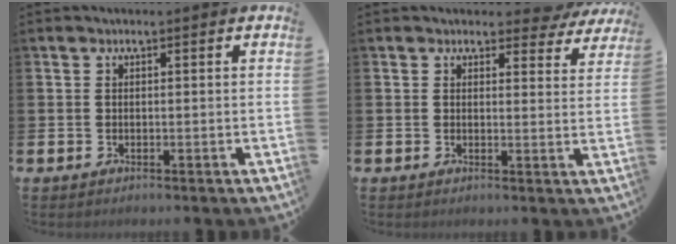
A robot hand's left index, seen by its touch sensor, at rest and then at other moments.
{"total": 2.7, "force": [2.4, 1.2, 0.4], "torque": [0.001, -0.012, 0.038]}